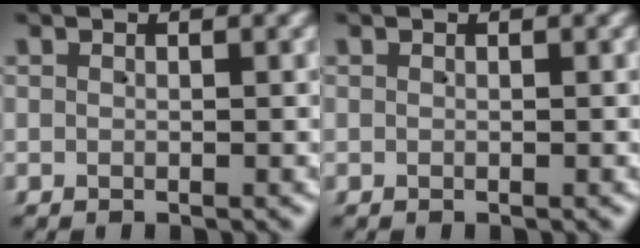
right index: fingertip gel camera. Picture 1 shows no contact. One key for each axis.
{"total": 0.0}